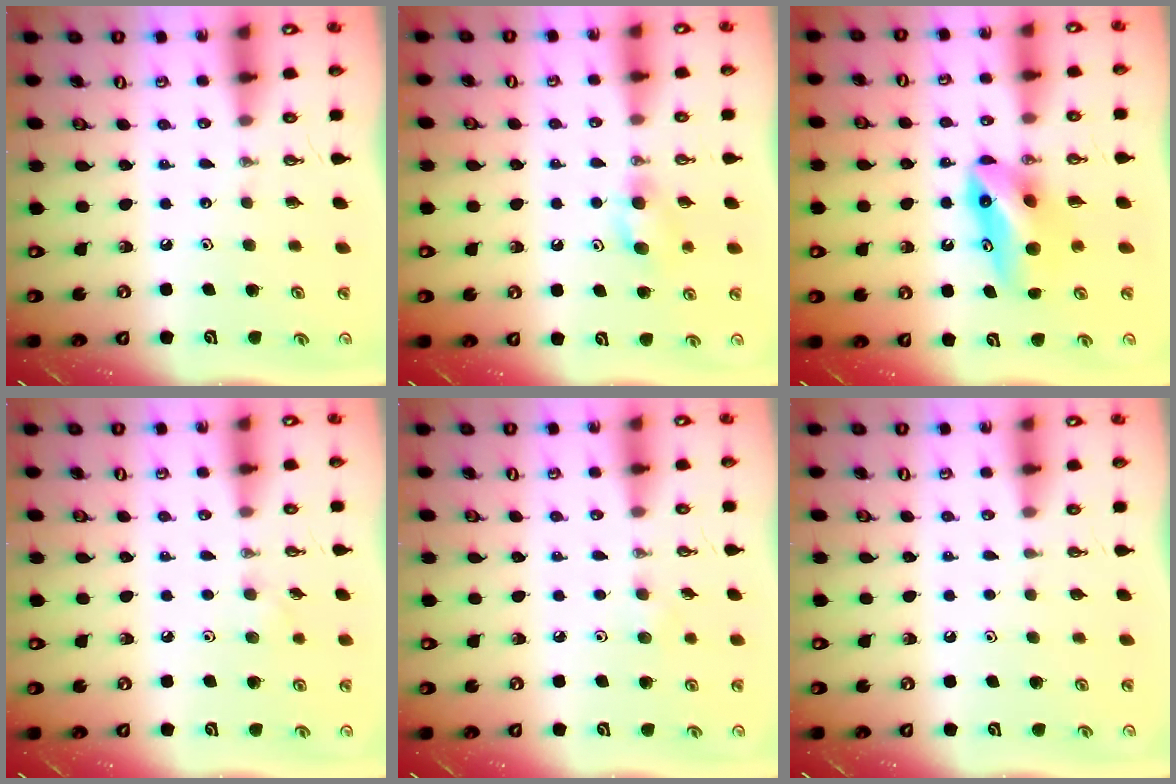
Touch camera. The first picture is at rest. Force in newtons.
{"total": 5.6, "press": 5.5, "slide": 1.3}
{"total": 9.8, "press": 8.8, "slide": 4.2}
{"total": 5.2, "press": 5.0, "slide": 1.4}
{"total": 5.3, "press": 4.8, "slide": 2.4}
{"total": 0.9, "press": 0.1, "slide": 0.9}